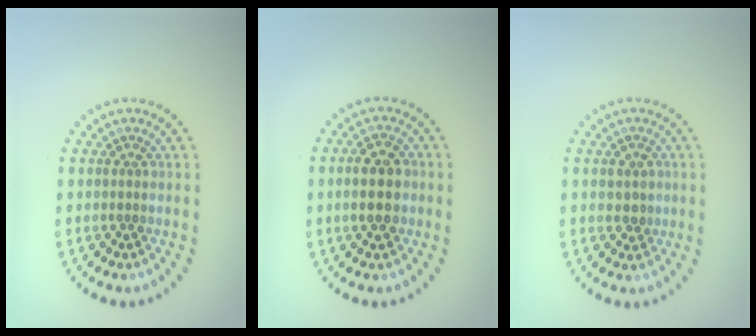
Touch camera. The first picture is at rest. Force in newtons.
{"total": 3.4, "press": 3.4, "slide": 0.0}
{"total": 1.7, "press": 1.6, "slide": 0.3}